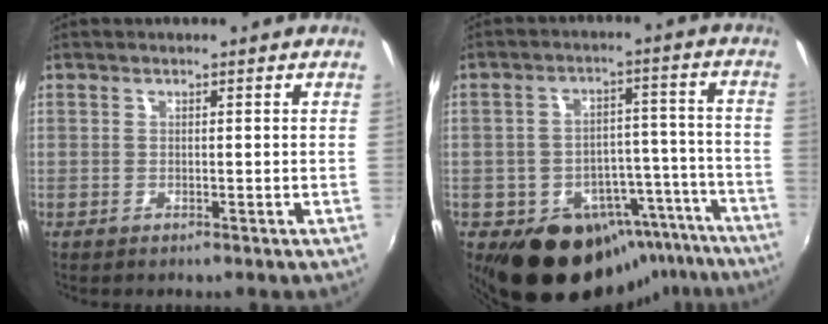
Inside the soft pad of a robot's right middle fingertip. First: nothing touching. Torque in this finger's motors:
{"motor_torque": [0.95, -1.19, 0.19, 0.11]}